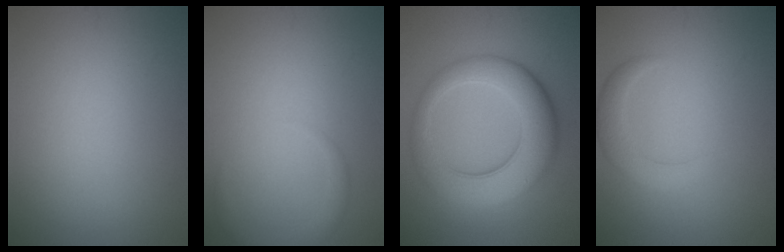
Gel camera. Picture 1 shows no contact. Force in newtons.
{"total": 2.1, "press": 2.1, "slide": 0.2}
{"total": 8.5, "press": 8.5, "slide": 0.2}
{"total": 2.6, "press": 2.6, "slide": 0.1}